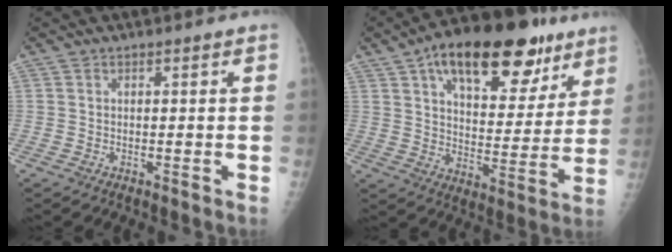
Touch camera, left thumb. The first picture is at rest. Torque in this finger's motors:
{"motor_torque": [0.52, 0.78, 1.83, -0.94, 0.22]}